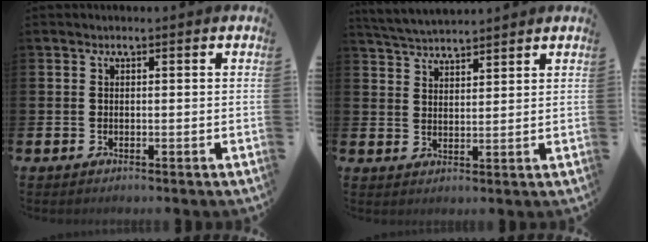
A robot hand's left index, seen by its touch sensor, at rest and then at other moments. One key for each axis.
{"total": 4.1, "fx": 4.0, "fy": 0.3, "fz": 0.1, "tx": -0.020, "ty": -0.020, "tz": 0.074}